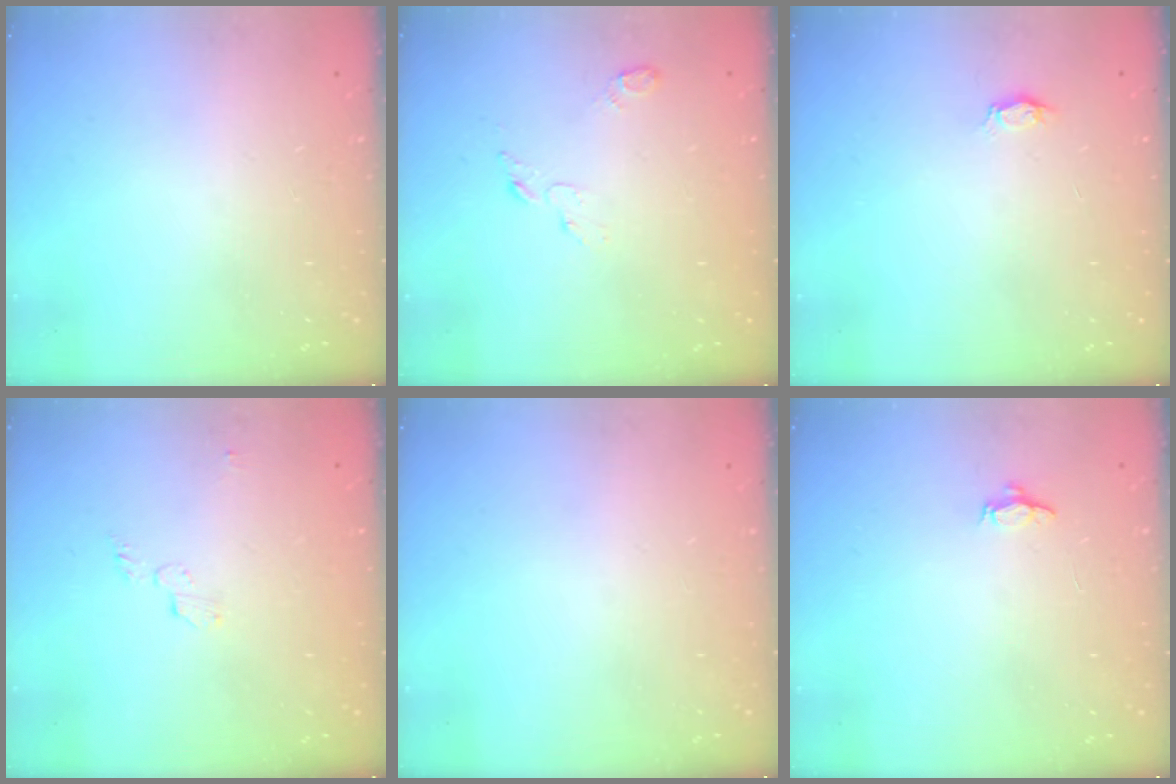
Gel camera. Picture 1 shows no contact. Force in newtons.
{"total": 3.7, "press": 3.7, "slide": 0.3}
{"total": 3.0, "press": 2.9, "slide": 0.3}
{"total": 3.9, "press": 3.9, "slide": 0.4}
{"total": 0.0}
{"total": 3.6, "press": 3.5, "slide": 0.3}